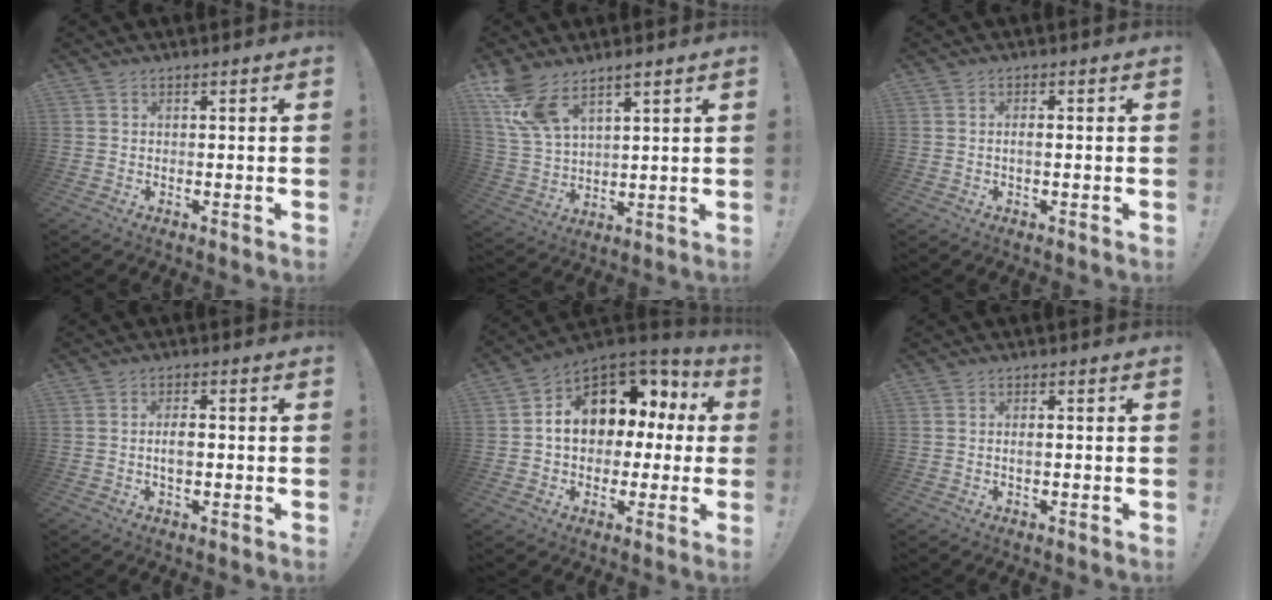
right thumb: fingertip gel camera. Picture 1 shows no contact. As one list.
[{"total": 10.1, "force": [7.0, 4.4, 5.8], "torque": [-0.118, -0.029, 0.139]}, {"total": 2.0, "force": [-0.4, 0.5, 1.9], "torque": [-0.031, 0.002, -0.009]}, {"total": 3.7, "force": [-0.5, 1.7, 3.3], "torque": [-0.058, 0.002, -0.013]}, {"total": 13.4, "force": [3.6, 10.3, 7.8], "torque": [-0.112, -0.019, 0.073]}, {"total": 1.2, "force": [-0.3, 0.4, 1.1], "torque": [-0.020, 0.002, -0.006]}]